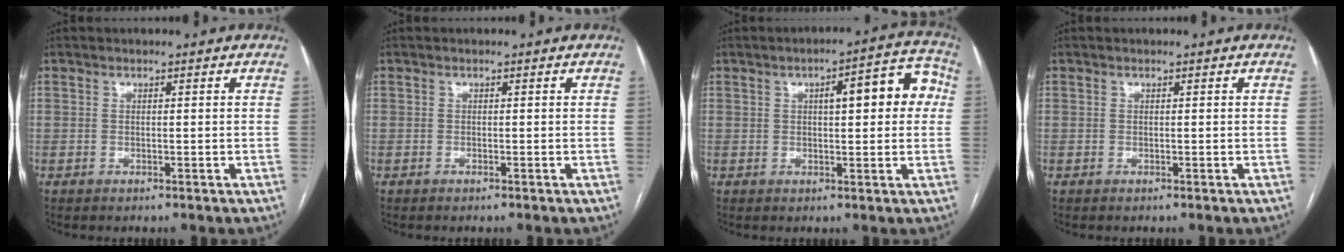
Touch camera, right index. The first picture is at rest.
{"total": 0.0}
{"total": 9.2, "force": [1.8, 2.7, 8.6], "torque": [-0.104, 0.031, 0.018]}
{"total": 0.0}